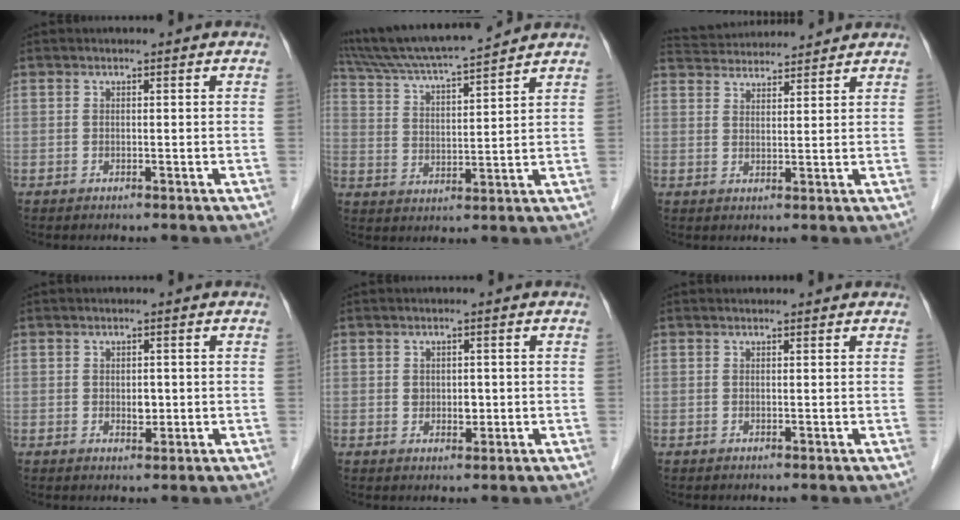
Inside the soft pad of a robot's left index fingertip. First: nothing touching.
{"total": 14.1, "force": [12.8, -0.4, 5.8], "torque": [-0.115, 0.013, 0.218]}
{"total": 9.2, "force": [9.0, 0.8, 1.8], "torque": [-0.042, 0.035, 0.141]}
{"total": 1.8, "force": [-0.3, 1.2, 1.3], "torque": [-0.021, -0.003, -0.002]}
{"total": 2.1, "force": [-0.2, 1.6, 1.4], "torque": [-0.021, -0.002, 0.000]}
{"total": 1.5, "force": [1.5, 0.2, 0.5], "torque": [-0.012, 0.018, 0.020]}